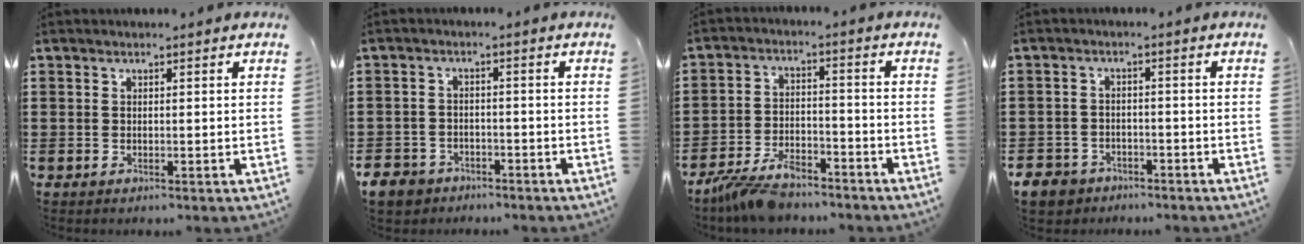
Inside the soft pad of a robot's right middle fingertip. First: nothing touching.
{"total": 3.7, "force": [-3.4, 1.5, 0.5], "torque": [-0.028, -0.003, -0.074]}
{"total": 6.5, "force": [-5.7, 1.7, 2.7], "torque": [-0.068, -0.003, -0.113]}
{"total": 3.8, "force": [-3.4, 1.5, 0.5], "torque": [-0.028, -0.003, -0.075]}